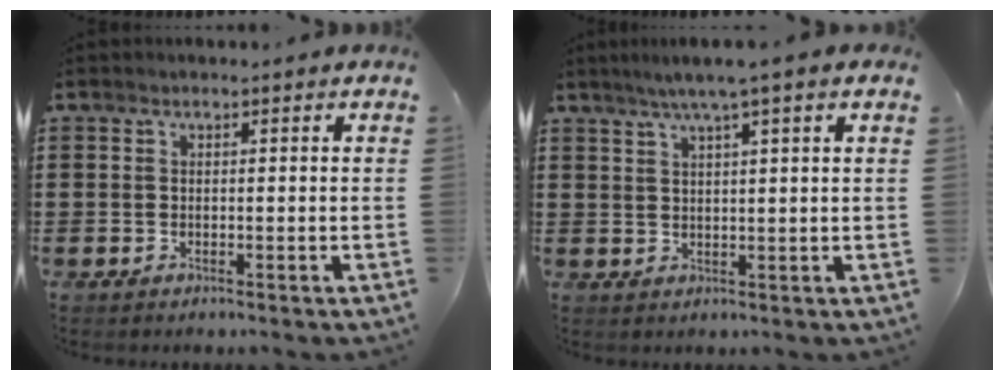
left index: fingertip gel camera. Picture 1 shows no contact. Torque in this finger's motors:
{"motor_torque": [1.10, -1.04, 0.59, 0.14]}